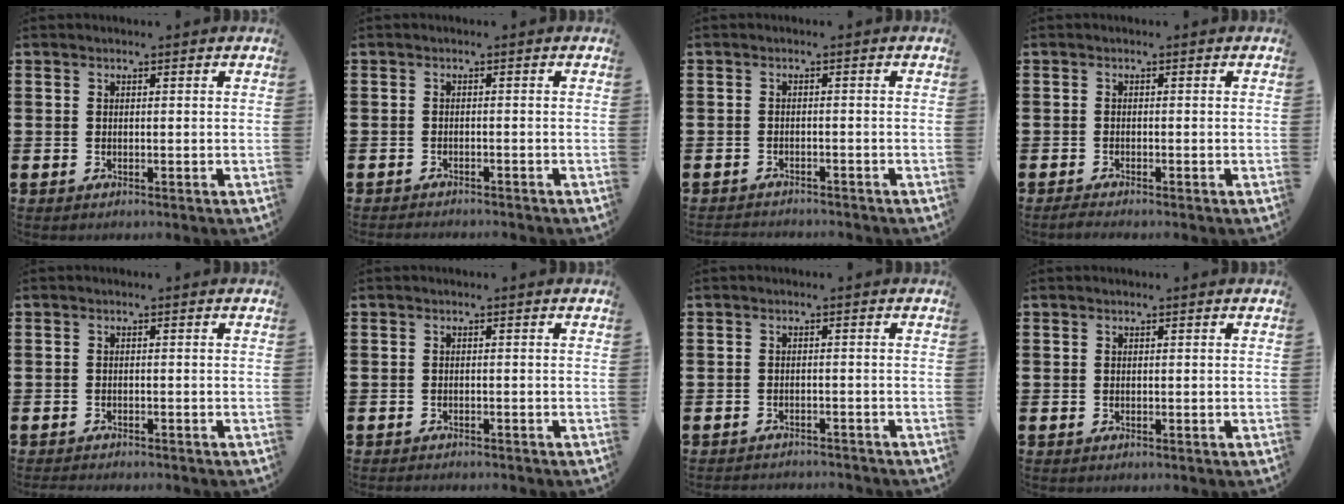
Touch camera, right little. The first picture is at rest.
{"total": 0.9, "force": [-0.9, 0.0, 0.0], "torque": [-0.002, 0.000, -0.018]}
{"total": 1.3, "force": [-1.3, 0.0, -0.1], "torque": [-0.002, 0.003, -0.027]}
{"total": 0.9, "force": [-0.7, 0.0, 0.5], "torque": [-0.009, -0.001, -0.014]}
{"total": 0.7, "force": [-0.7, 0.0, 0.0], "torque": [-0.001, -0.001, -0.016]}
{"total": 0.5, "force": [-0.5, 0.0, -0.1], "torque": [-0.001, -0.002, -0.011]}
{"total": 1.3, "force": [-1.3, -0.1, -0.1], "torque": [-0.002, 0.003, -0.027]}
{"total": 0.0}